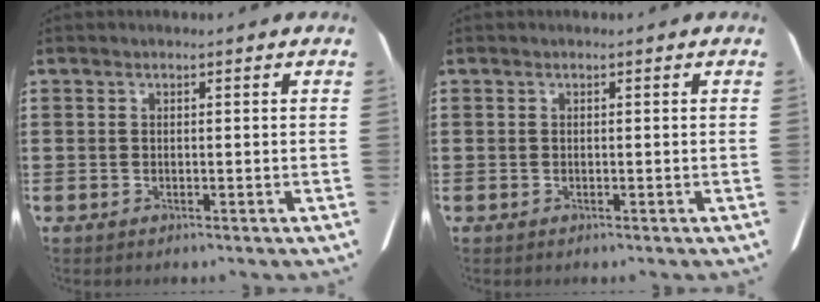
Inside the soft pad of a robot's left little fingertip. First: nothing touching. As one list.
[{"total": 0.0}]